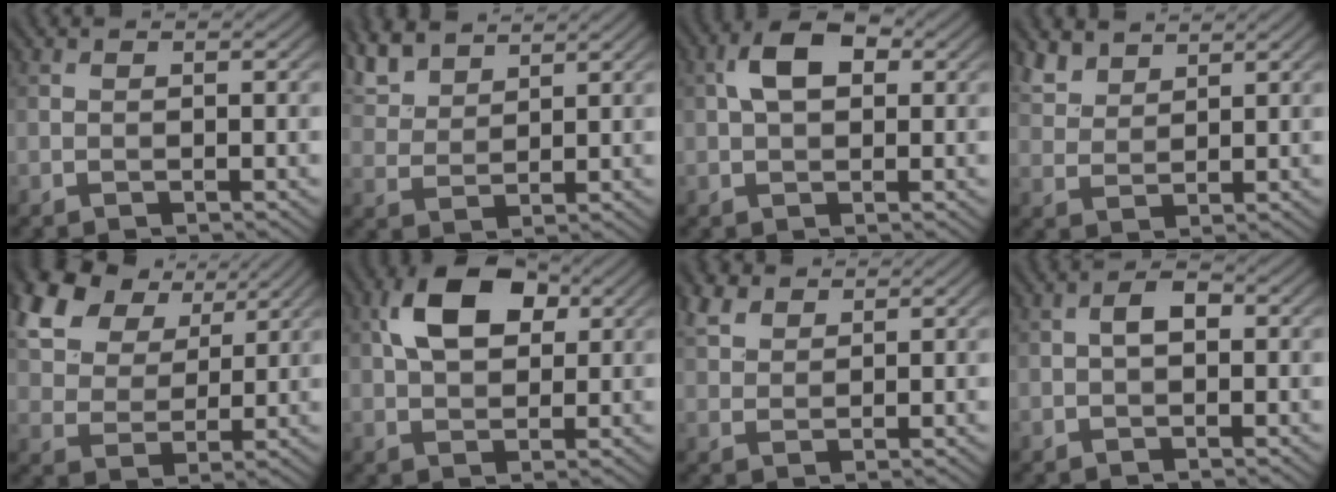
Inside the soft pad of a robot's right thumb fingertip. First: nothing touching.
{"total": 6.5, "force": [5.1, 2.6, 3.1], "torque": [-0.086, 0.015, 0.109]}
{"total": 5.4, "force": [1.3, 3.3, 4.1], "torque": [-0.078, 0.011, 0.014]}
{"total": 4.0, "force": [3.2, 1.8, 1.6], "torque": [-0.043, 0.003, 0.074]}
{"total": 13.6, "force": [7.7, 8.4, 7.5], "torque": [-0.209, 0.025, 0.148]}
{"total": 8.8, "force": [2.9, 5.3, 6.4], "torque": [-0.127, 0.013, 0.046]}
{"total": 3.9, "force": [2.8, 2.1, 1.8], "torque": [-0.048, 0.009, 0.061]}
{"total": 2.3, "force": [0.1, 1.3, 1.9], "torque": [-0.032, 0.008, -0.003]}